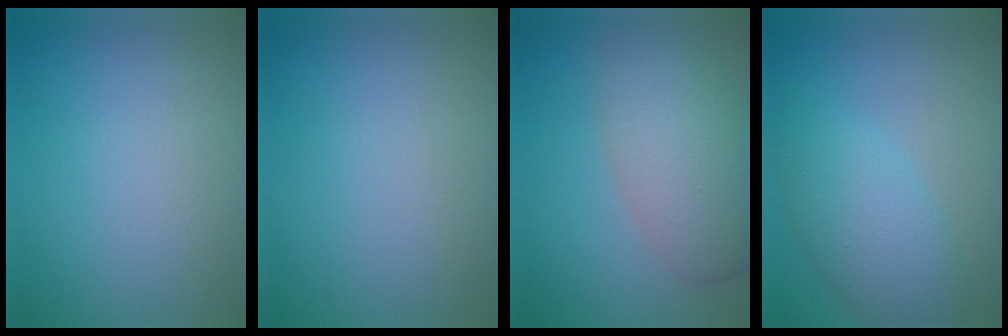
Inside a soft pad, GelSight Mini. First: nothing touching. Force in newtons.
{"total": 0.0}
{"total": 7.0, "press": 7.0, "slide": 0.2}
{"total": 5.0, "press": 5.0, "slide": 0.2}